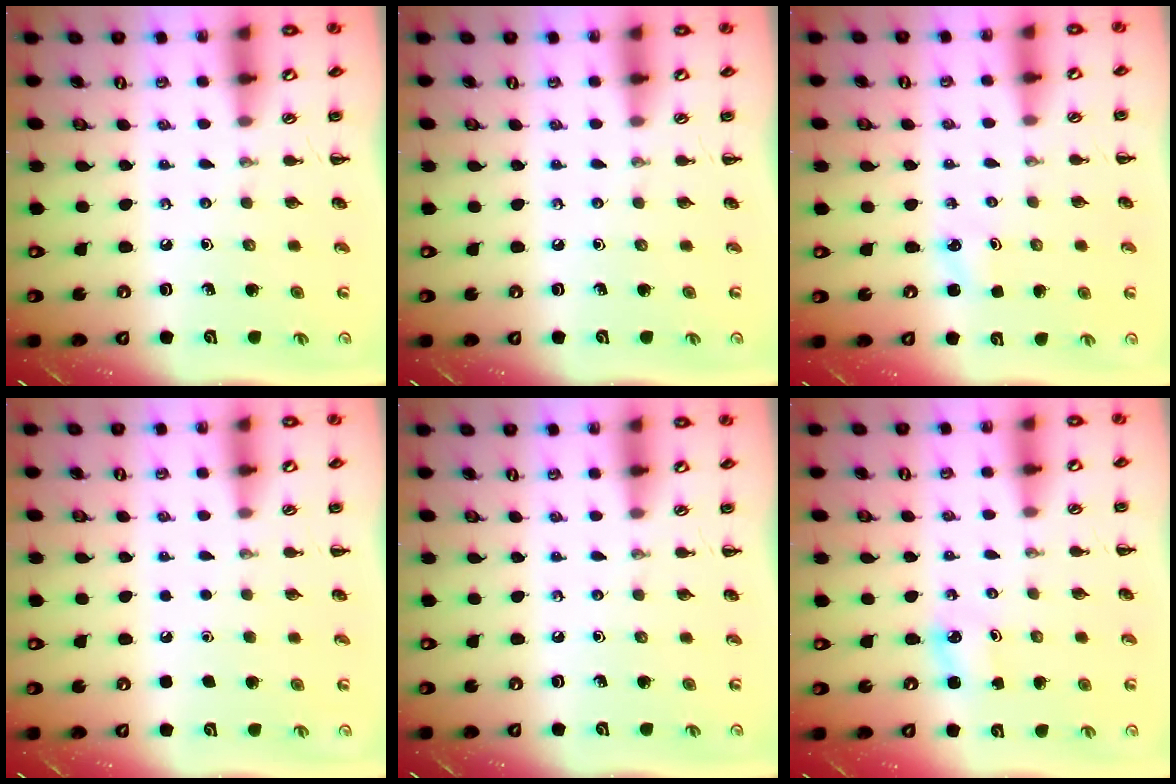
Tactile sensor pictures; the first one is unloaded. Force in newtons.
{"total": 0.0}
{"total": 1.4, "press": 1.4, "slide": 0.4}
{"total": 1.8, "press": 1.7, "slide": 0.1}
{"total": 0.0}
{"total": 1.9, "press": 1.8, "slide": 0.3}